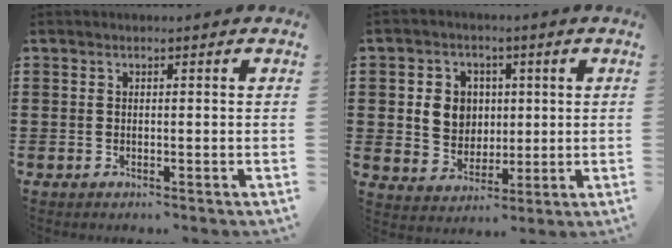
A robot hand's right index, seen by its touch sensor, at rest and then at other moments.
{"total": 6.1, "force": [1.1, 5.6, 2.2], "torque": [-0.058, 0.016, 0.017]}